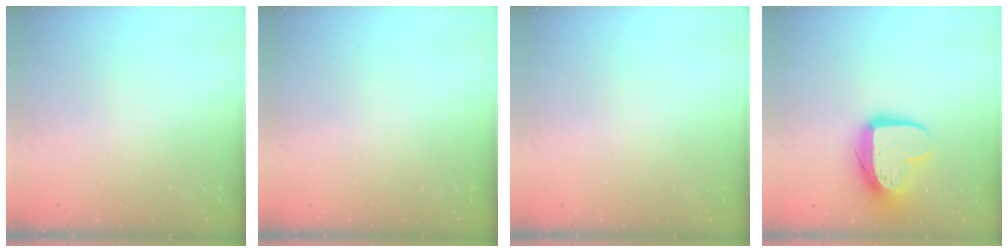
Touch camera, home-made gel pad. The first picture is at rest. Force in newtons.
{"total": 0.0}
{"total": 0.0}
{"total": 13.9, "press": 13.9, "slide": 1.0}